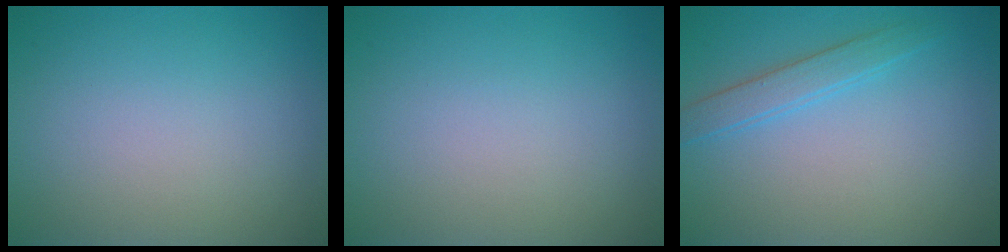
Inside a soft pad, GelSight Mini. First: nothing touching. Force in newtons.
{"total": 0.0}
{"total": 2.1, "press": 2.1, "slide": 0.1}